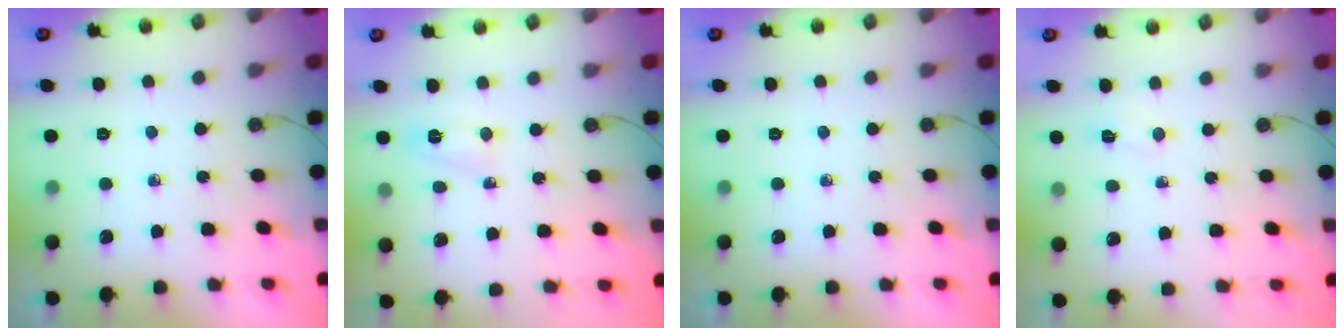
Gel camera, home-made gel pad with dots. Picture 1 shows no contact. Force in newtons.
{"total": 3.0, "press": 2.8, "slide": 1.1}
{"total": 0.0}
{"total": 4.1, "press": 2.2, "slide": 3.4}